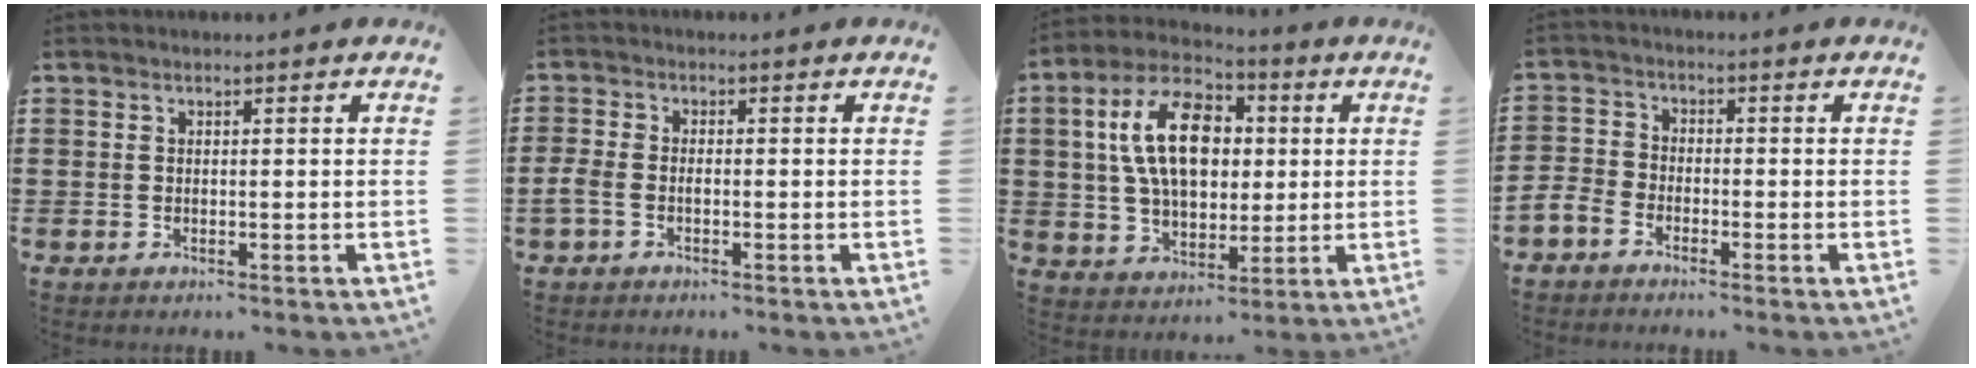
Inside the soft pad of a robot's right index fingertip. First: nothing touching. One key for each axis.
{"total": 1.6, "fx": -0.9, "fy": 0.7, "fz": 1.1, "tx": -0.029, "ty": -0.001, "tz": -0.020}
{"total": 13.6, "fx": 2.3, "fy": 8.2, "fz": 10.5, "tx": -0.219, "ty": 0.014, "tz": 0.036}
{"total": 2.6, "fx": -2.4, "fy": 1.1, "fz": 0.6, "tx": -0.028, "ty": 0.001, "tz": -0.053}